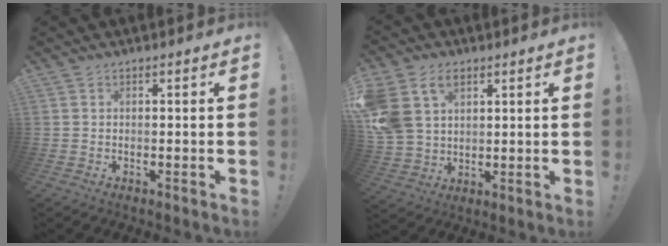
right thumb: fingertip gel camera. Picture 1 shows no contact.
{"total": 12.9, "force": [5.9, 9.2, 6.8], "torque": [-0.143, -0.020, 0.118]}